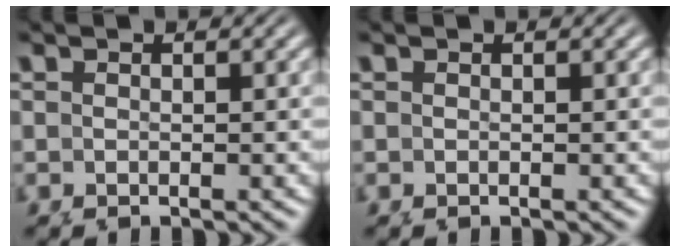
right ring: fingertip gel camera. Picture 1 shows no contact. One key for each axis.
{"total": 0.0}